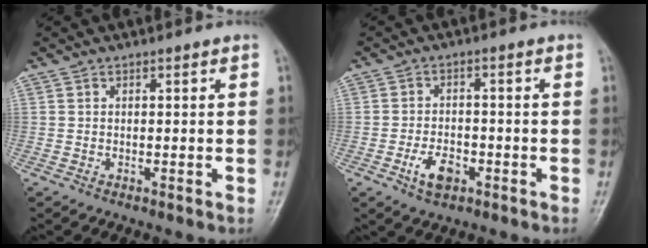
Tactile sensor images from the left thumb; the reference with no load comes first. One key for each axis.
{"total": 5.4, "fx": -2.4, "fy": 3.1, "fz": 3.7, "tx": -0.059, "ty": 0.012, "tz": -0.042}